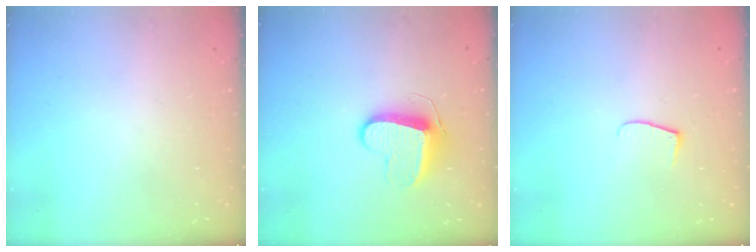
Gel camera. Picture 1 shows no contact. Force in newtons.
{"total": 9.7, "press": 9.7, "slide": 0.4}
{"total": 6.3, "press": 6.2, "slide": 0.8}